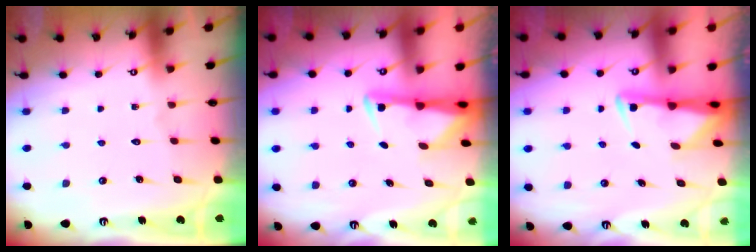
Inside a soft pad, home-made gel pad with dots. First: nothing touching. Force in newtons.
{"total": 2.8, "press": 2.8, "slide": 0.6}
{"total": 2.9, "press": 2.8, "slide": 0.6}